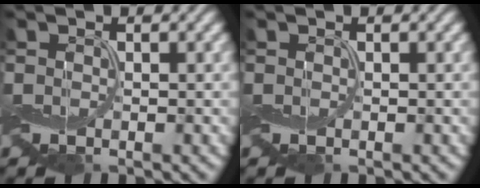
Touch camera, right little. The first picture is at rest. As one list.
[{"total": 0.0}]